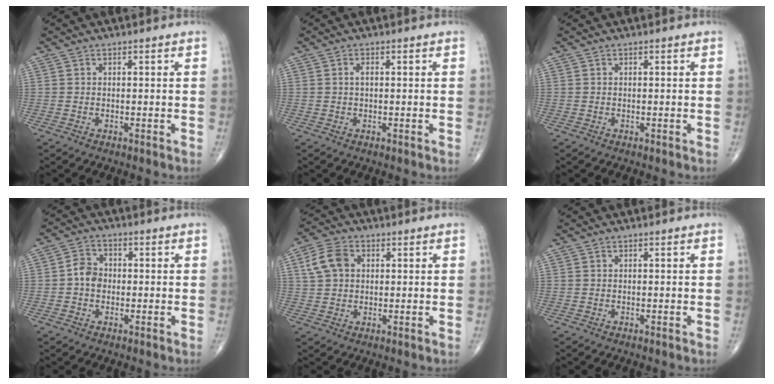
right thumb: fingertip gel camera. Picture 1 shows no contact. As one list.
[{"total": 1.0, "force": [0.1, 0.5, 0.9], "torque": [-0.016, 0.001, 0.000]}, {"total": 0.0}, {"total": 4.3, "force": [-0.5, 3.5, 2.5], "torque": [-0.032, 0.015, -0.016]}, {"total": 6.7, "force": [1.6, 5.0, 4.2], "torque": [-0.076, 0.009, 0.028]}, {"total": 0.0}]